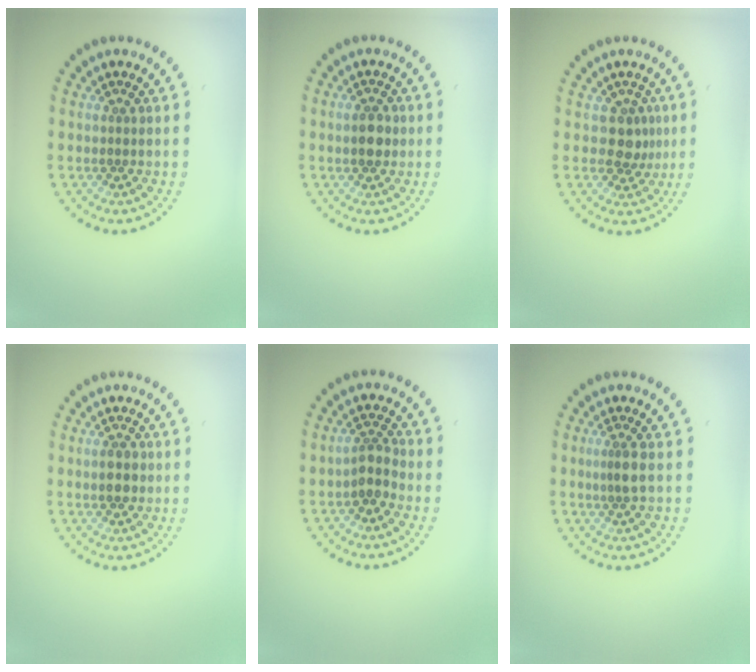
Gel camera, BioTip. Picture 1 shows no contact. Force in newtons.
{"total": 2.9, "press": 2.9, "slide": 0.0}
{"total": 2.3, "press": 1.9, "slide": 1.4}
{"total": 2.3, "press": 2.3, "slide": 0.1}
{"total": 2.1, "press": 1.8, "slide": 1.1}
{"total": 1.4, "press": 1.0, "slide": 1.0}